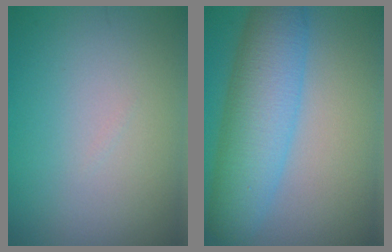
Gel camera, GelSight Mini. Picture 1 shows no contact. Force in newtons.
{"total": 7.4, "press": 7.4, "slide": 0.2}